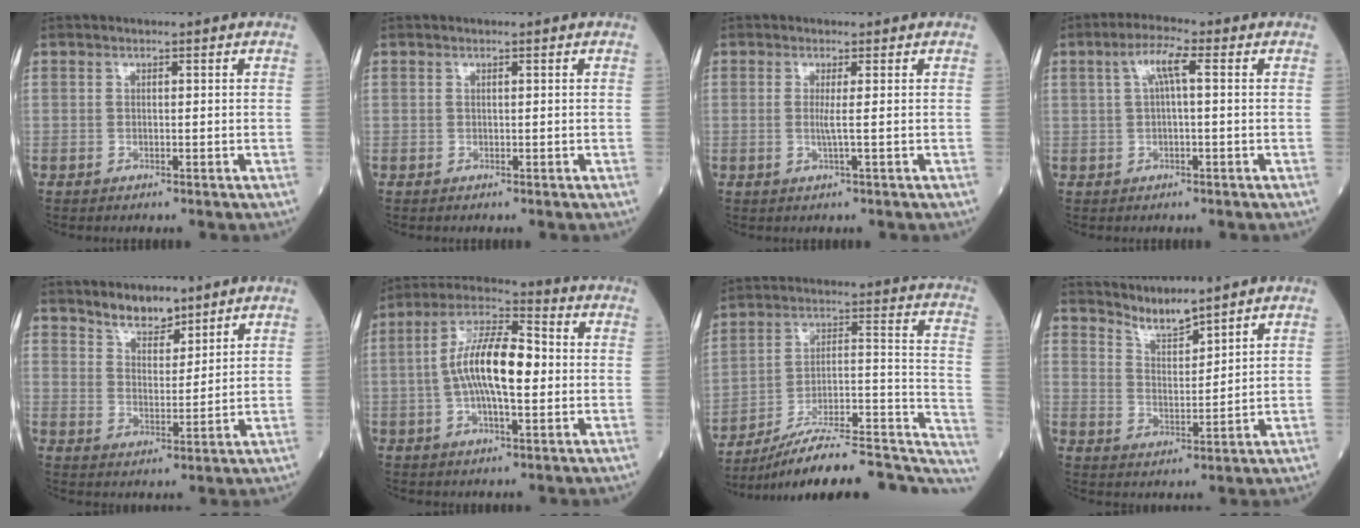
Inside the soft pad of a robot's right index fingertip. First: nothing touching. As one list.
[{"total": 0.0}, {"total": 1.8, "force": [0.0, -0.6, 1.7], "torque": [-0.038, -0.002, -0.001]}, {"total": 4.4, "force": [1.1, 0.5, 4.3], "torque": [-0.085, 0.017, 0.023]}, {"total": 5.3, "force": [4.6, 2.0, 1.8], "torque": [-0.032, -0.001, 0.087]}, {"total": 12.5, "force": [-0.2, 3.7, 11.9], "torque": [-0.232, 0.020, -0.007]}, {"total": 22.6, "force": [-18.3, 4.9, 12.2], "torque": [-0.115, 0.044, -0.269]}, {"total": 4.6, "force": [4.5, -0.2, 0.9], "torque": [-0.023, -0.006, 0.094]}]